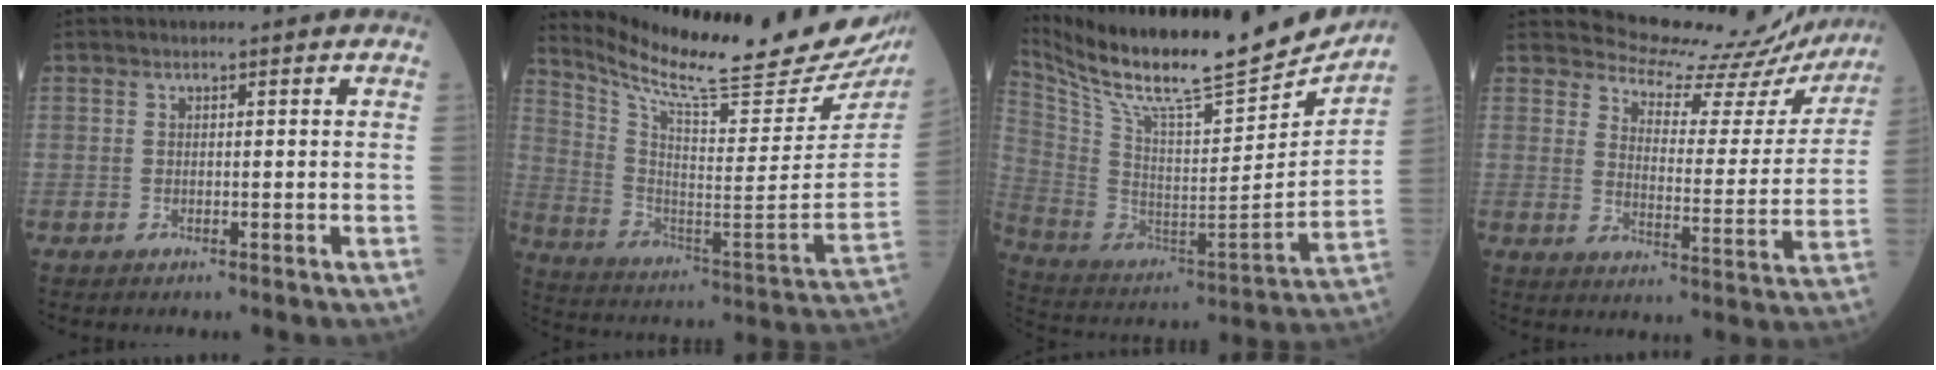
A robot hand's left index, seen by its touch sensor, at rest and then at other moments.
{"total": 26.5, "force": [23.3, 1.1, 12.7], "torque": [-0.226, -0.098, 0.335]}
{"total": 25.9, "force": [22.9, 3.7, 11.7], "torque": [-0.230, -0.050, 0.360]}
{"total": 16.6, "force": [16.2, 3.2, 1.3], "torque": [-0.009, -0.064, 0.183]}